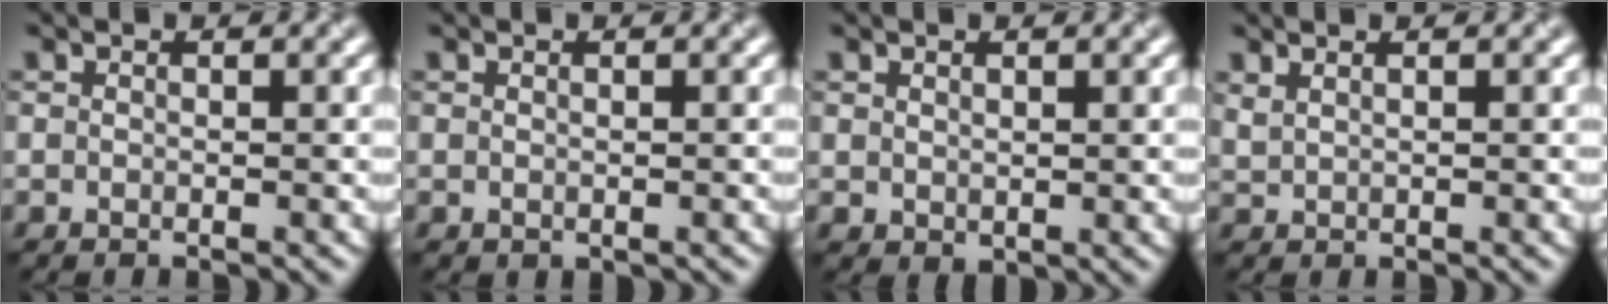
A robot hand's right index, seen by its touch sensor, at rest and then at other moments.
{"total": 0.0}
{"total": 1.0, "force": [0.5, 0.7, 0.4], "torque": [-0.012, -0.005, 0.017]}
{"total": 1.1, "force": [0.9, 0.3, 0.5], "torque": [-0.021, -0.001, 0.027]}